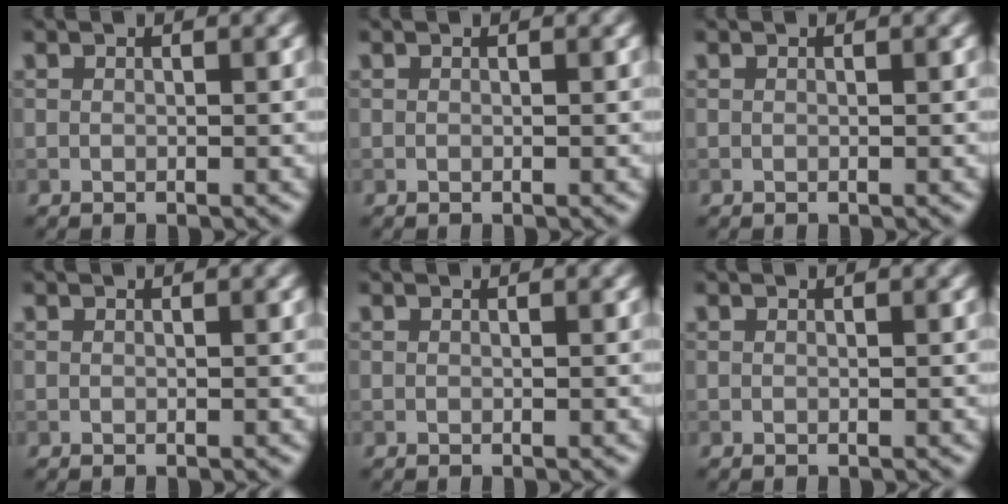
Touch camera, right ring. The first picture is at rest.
{"total": 0.0}
{"total": 0.0}
{"total": 0.0}
{"total": 0.0}
{"total": 0.0}